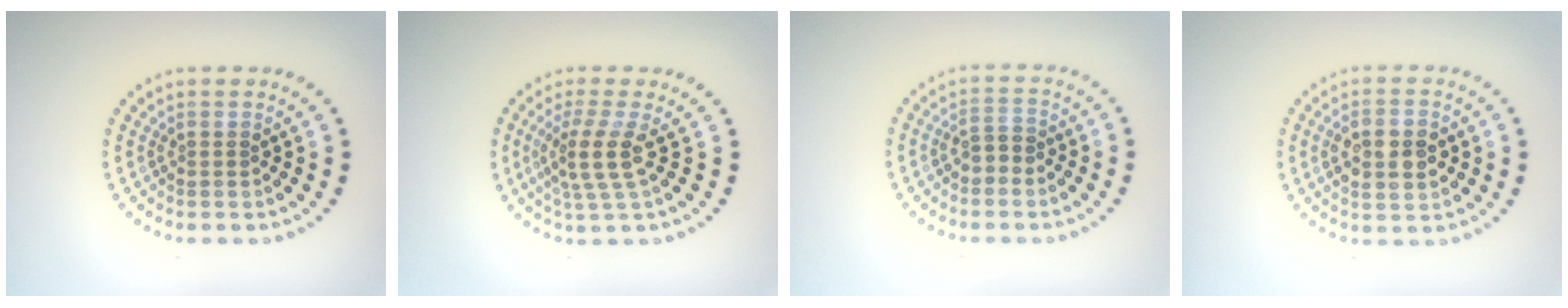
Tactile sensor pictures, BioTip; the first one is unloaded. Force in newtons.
{"total": 3.5, "press": 2.6, "slide": 2.3}
{"total": 1.9, "press": 1.8, "slide": 0.7}
{"total": 3.7, "press": 3.7, "slide": 0.5}